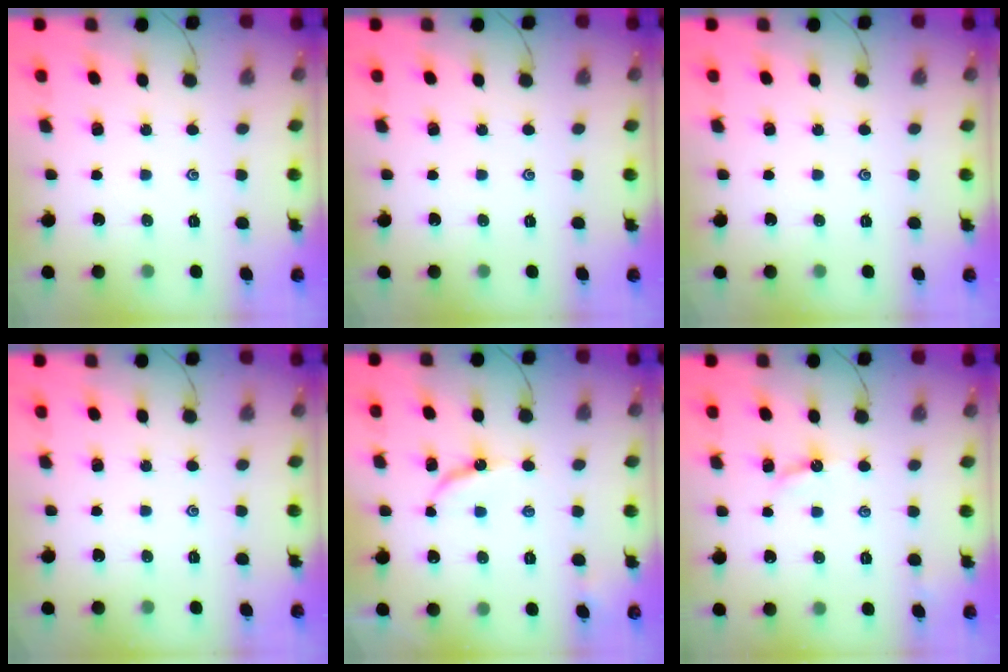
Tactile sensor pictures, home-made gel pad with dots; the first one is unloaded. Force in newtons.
{"total": 0.0}
{"total": 0.0}
{"total": 0.0}
{"total": 6.6, "press": 6.6, "slide": 0.7}
{"total": 5.3, "press": 5.3, "slide": 0.6}